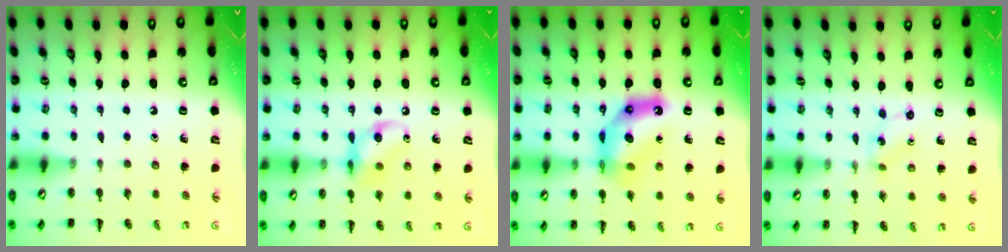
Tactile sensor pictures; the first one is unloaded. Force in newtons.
{"total": 11.5, "press": 11.3, "slide": 2.0}
{"total": 12.4, "press": 11.8, "slide": 3.8}
{"total": 1.1, "press": 1.1, "slide": 0.4}